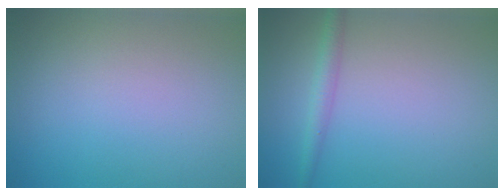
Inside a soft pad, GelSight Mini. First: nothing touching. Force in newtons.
{"total": 2.0, "press": 2.0, "slide": 0.0}